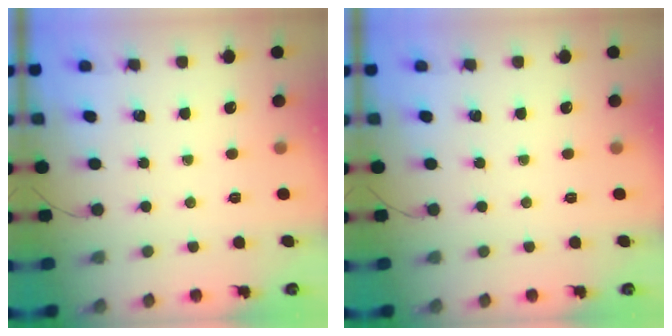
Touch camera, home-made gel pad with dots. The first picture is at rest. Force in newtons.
{"total": 0.0}